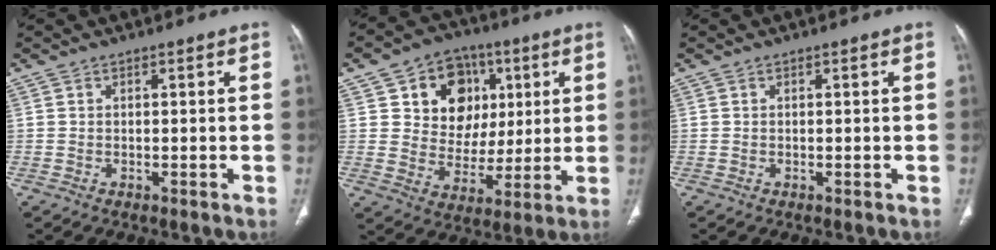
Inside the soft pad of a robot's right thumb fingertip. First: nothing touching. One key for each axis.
{"total": 15.2, "fx": 5.2, "fy": 12.5, "fz": 6.9, "tx": -0.057, "ty": -0.007, "tz": 0.091}
{"total": 0.0}